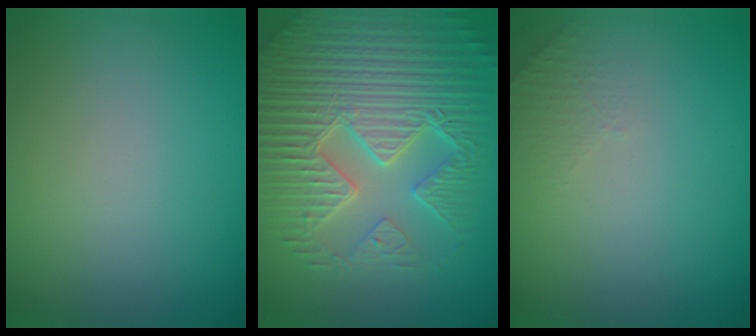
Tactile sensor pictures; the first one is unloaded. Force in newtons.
{"total": 9.0, "press": 6.4, "slide": 6.3}
{"total": 1.3, "press": 1.2, "slide": 0.3}